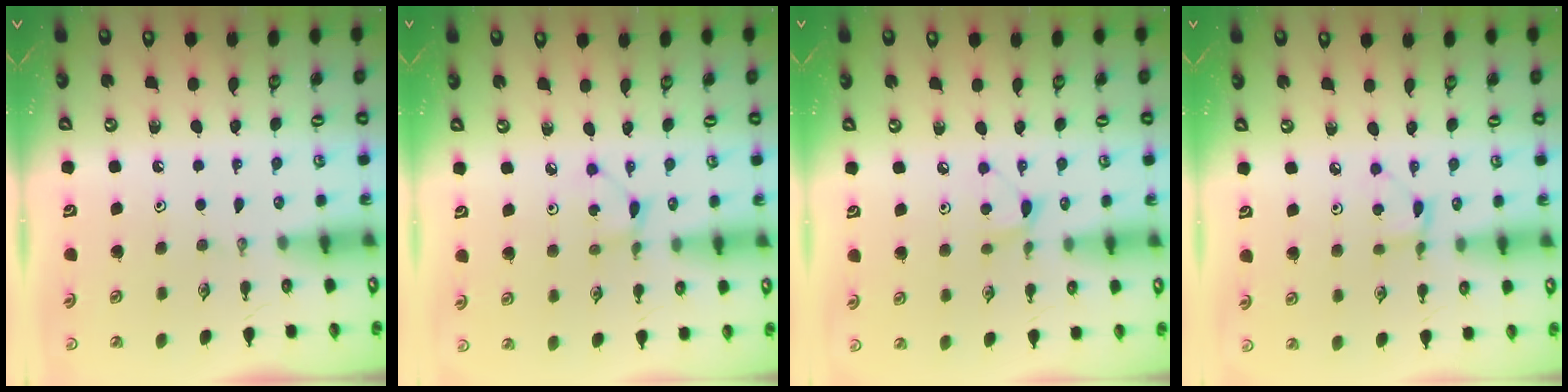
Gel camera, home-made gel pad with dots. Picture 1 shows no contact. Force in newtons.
{"total": 1.9, "press": 1.9, "slide": 0.1}
{"total": 6.4, "press": 6.4, "slide": 0.4}
{"total": 3.0, "press": 3.0, "slide": 0.1}